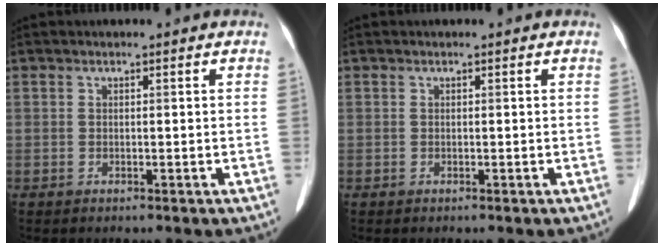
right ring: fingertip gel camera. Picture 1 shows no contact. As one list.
[{"total": 0.0}]